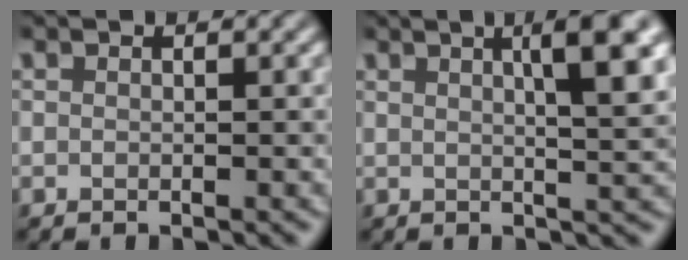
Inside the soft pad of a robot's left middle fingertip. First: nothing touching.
{"total": 6.2, "force": [2.2, 1.6, 5.6], "torque": [-0.052, 0.013, 0.023]}